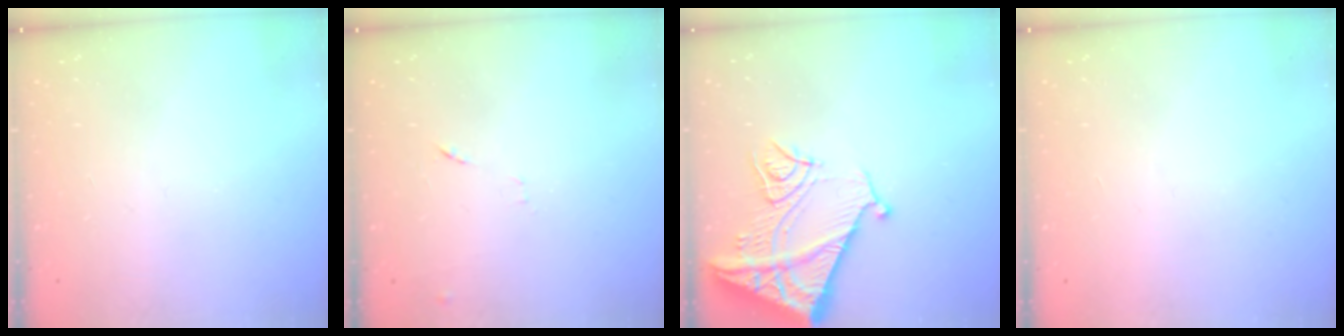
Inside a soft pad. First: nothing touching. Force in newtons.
{"total": 7.3, "press": 7.2, "slide": 0.7}
{"total": 15.1, "press": 15.1, "slide": 1.5}
{"total": 1.5, "press": 1.5, "slide": 0.1}